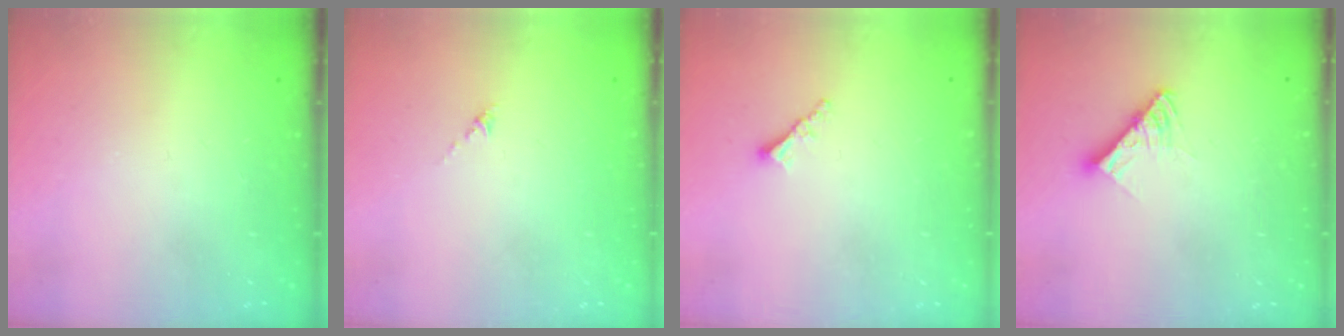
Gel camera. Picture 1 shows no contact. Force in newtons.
{"total": 0.0}
{"total": 2.0, "press": 2.0, "slide": 0.5}
{"total": 9.5, "press": 9.4, "slide": 1.0}